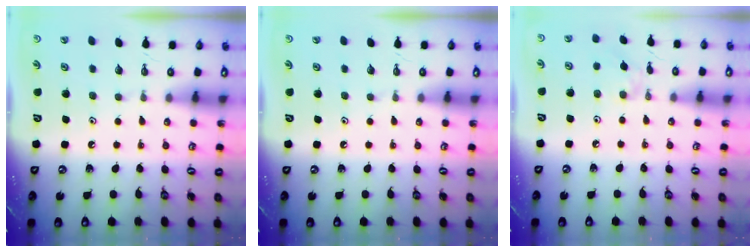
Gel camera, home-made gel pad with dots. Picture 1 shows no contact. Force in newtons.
{"total": 0.0}
{"total": 1.3, "press": 1.3, "slide": 0.4}